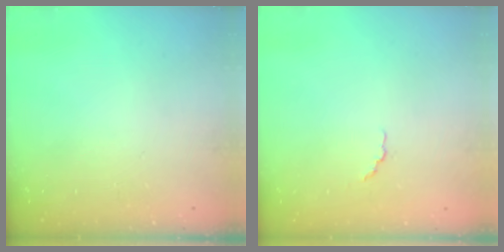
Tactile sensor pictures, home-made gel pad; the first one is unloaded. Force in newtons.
{"total": 1.4, "press": 1.2, "slide": 0.6}